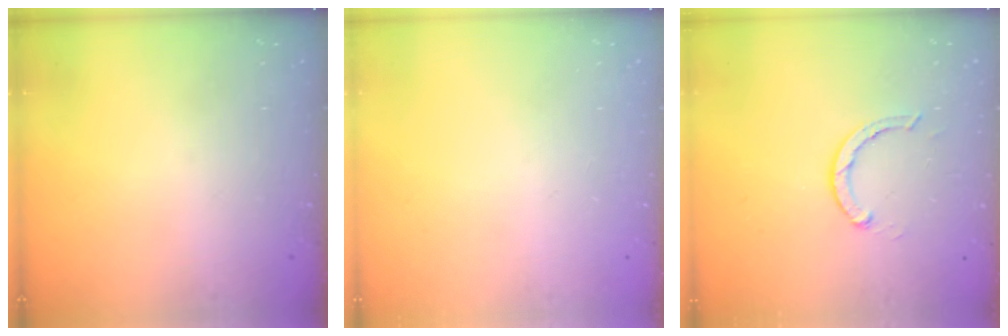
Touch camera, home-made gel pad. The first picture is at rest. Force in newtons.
{"total": 0.0}
{"total": 2.9, "press": 2.8, "slide": 0.5}